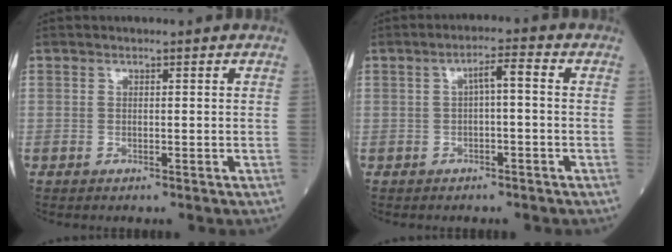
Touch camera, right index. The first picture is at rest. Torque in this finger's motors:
{"motor_torque": [0.36, -0.10, 0.06, 0.05]}